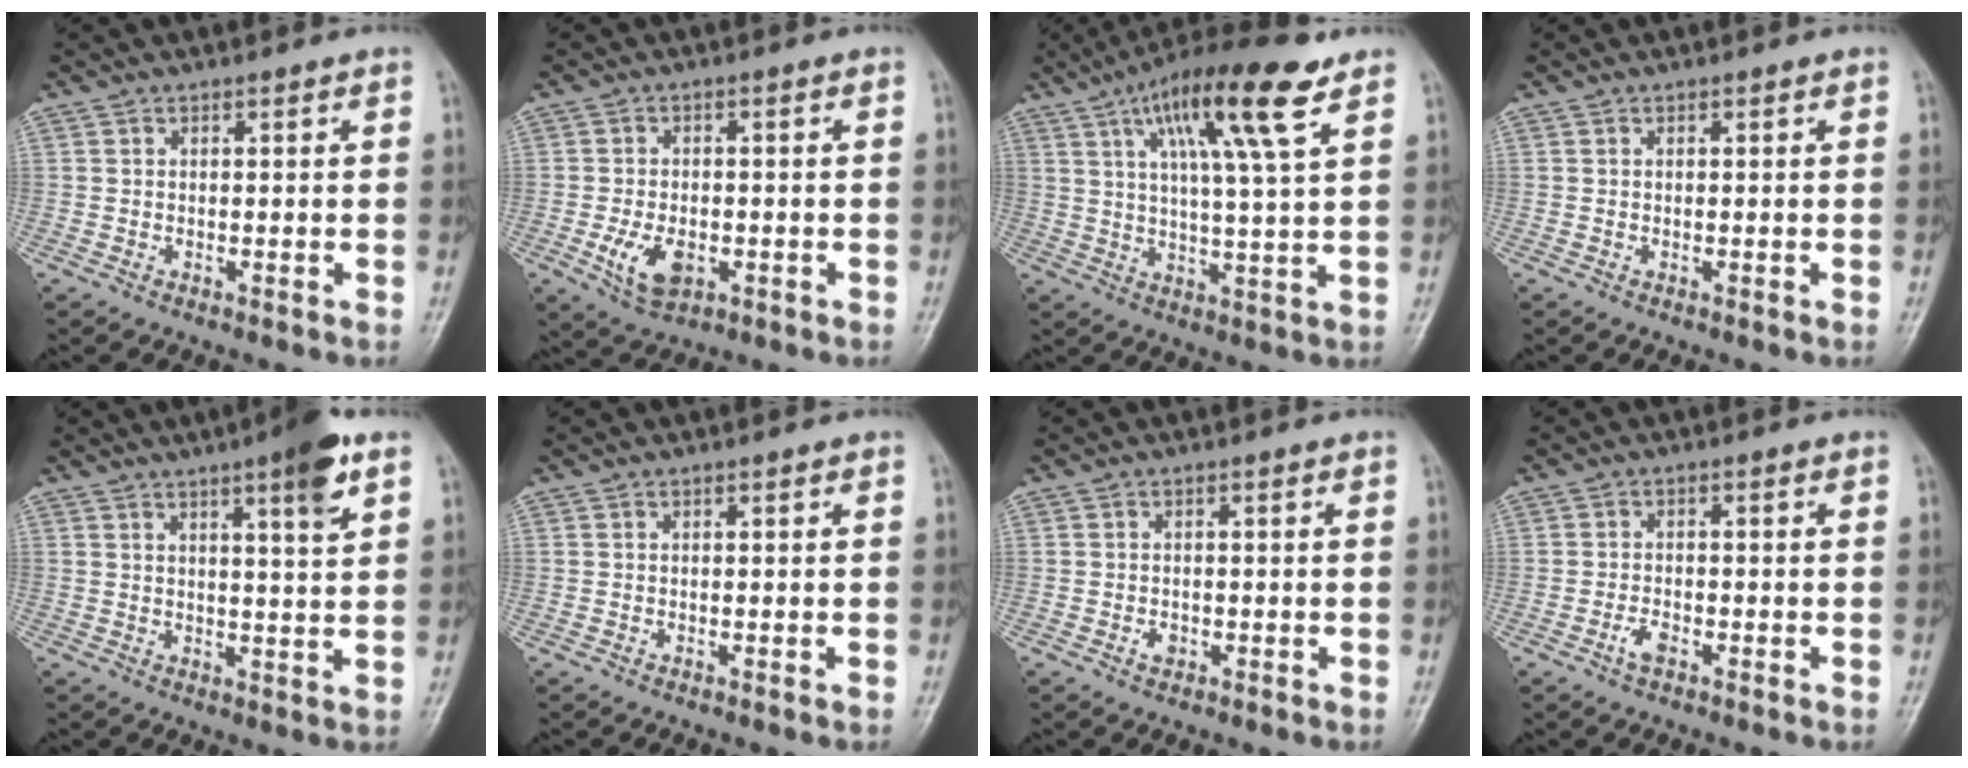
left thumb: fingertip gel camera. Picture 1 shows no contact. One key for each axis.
{"total": 6.8, "fx": -2.1, "fy": 4.2, "fz": 4.9, "tx": -0.087, "ty": -0.001, "tz": -0.032}
{"total": 16.0, "fx": 8.0, "fy": 2.8, "fz": 13.6, "tx": -0.225, "ty": -0.014, "tz": 0.130}
{"total": 0.0}
{"total": 7.9, "fx": 4.3, "fy": 1.0, "fz": 6.5, "tx": -0.090, "ty": -0.020, "tz": 0.059}
{"total": 0.0}
{"total": 1.5, "fx": -0.6, "fy": 1.1, "fz": 0.8, "tx": -0.010, "ty": 0.002, "tz": -0.009}
{"total": 2.5, "fx": -1.4, "fy": 1.2, "fz": 1.7, "tx": -0.036, "ty": 0.008, "tz": -0.027}